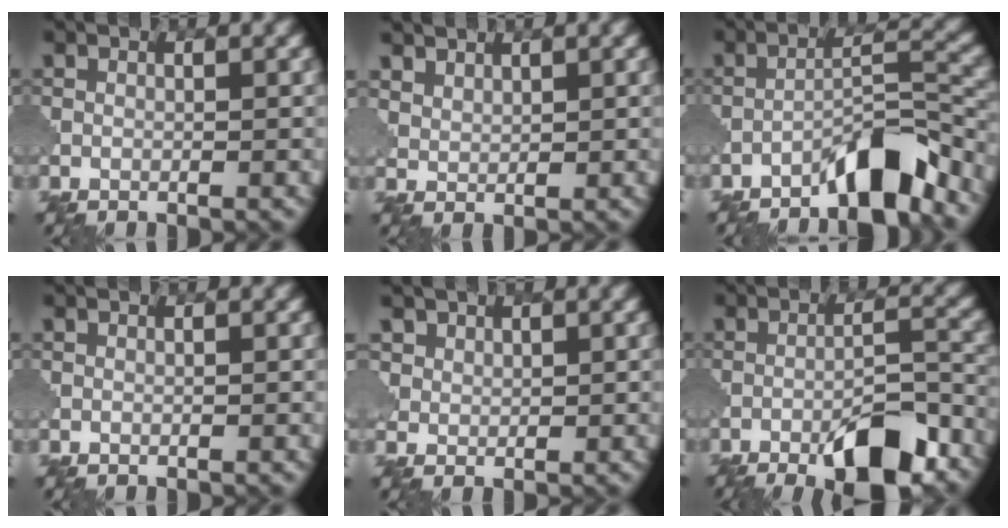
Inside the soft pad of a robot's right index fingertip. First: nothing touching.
{"total": 2.8, "force": [2.3, 1.4, 0.7], "torque": [-0.026, -0.008, 0.060]}
{"total": 5.9, "force": [-4.7, 0.9, 3.5], "torque": [-0.051, 0.016, -0.084]}
{"total": 0.0}
{"total": 2.5, "force": [1.6, 1.9, 0.6], "torque": [-0.023, -0.010, 0.044]}
{"total": 8.8, "force": [-5.5, 2.2, 6.5], "torque": [-0.099, 0.003, -0.085]}